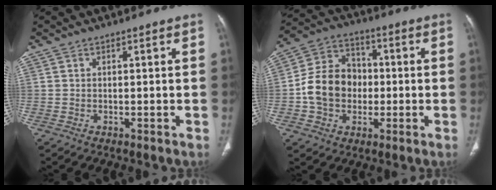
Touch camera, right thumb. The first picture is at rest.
{"total": 13.0, "force": [-1.4, 10.6, 7.3], "torque": [-0.106, 0.030, -0.031]}